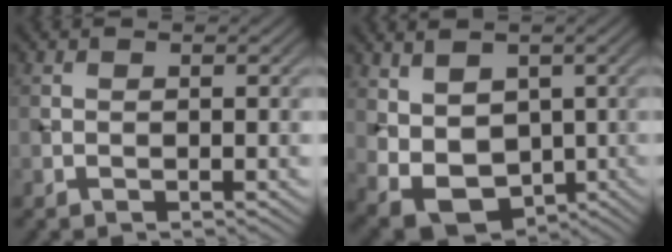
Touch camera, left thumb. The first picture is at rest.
{"total": 8.2, "force": [1.0, 6.0, 5.5], "torque": [-0.124, -0.011, 0.029]}